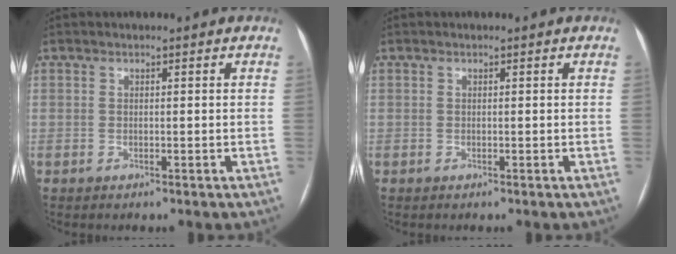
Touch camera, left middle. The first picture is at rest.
{"total": 0.0}